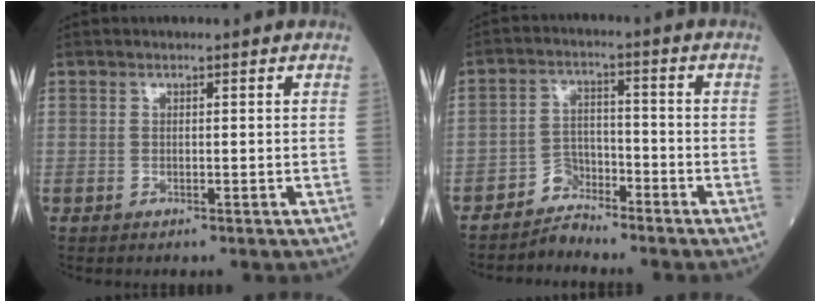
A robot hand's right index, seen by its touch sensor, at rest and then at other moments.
{"total": 3.8, "force": [-3.5, 1.3, -0.2], "torque": [0.008, 0.002, -0.066]}